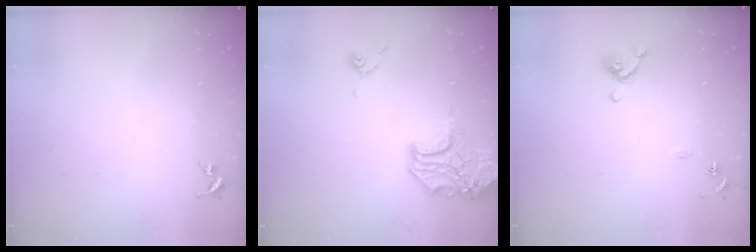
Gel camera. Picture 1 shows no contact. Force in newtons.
{"total": 16.3, "press": 16.1, "slide": 2.6}
{"total": 8.5, "press": 8.4, "slide": 1.4}